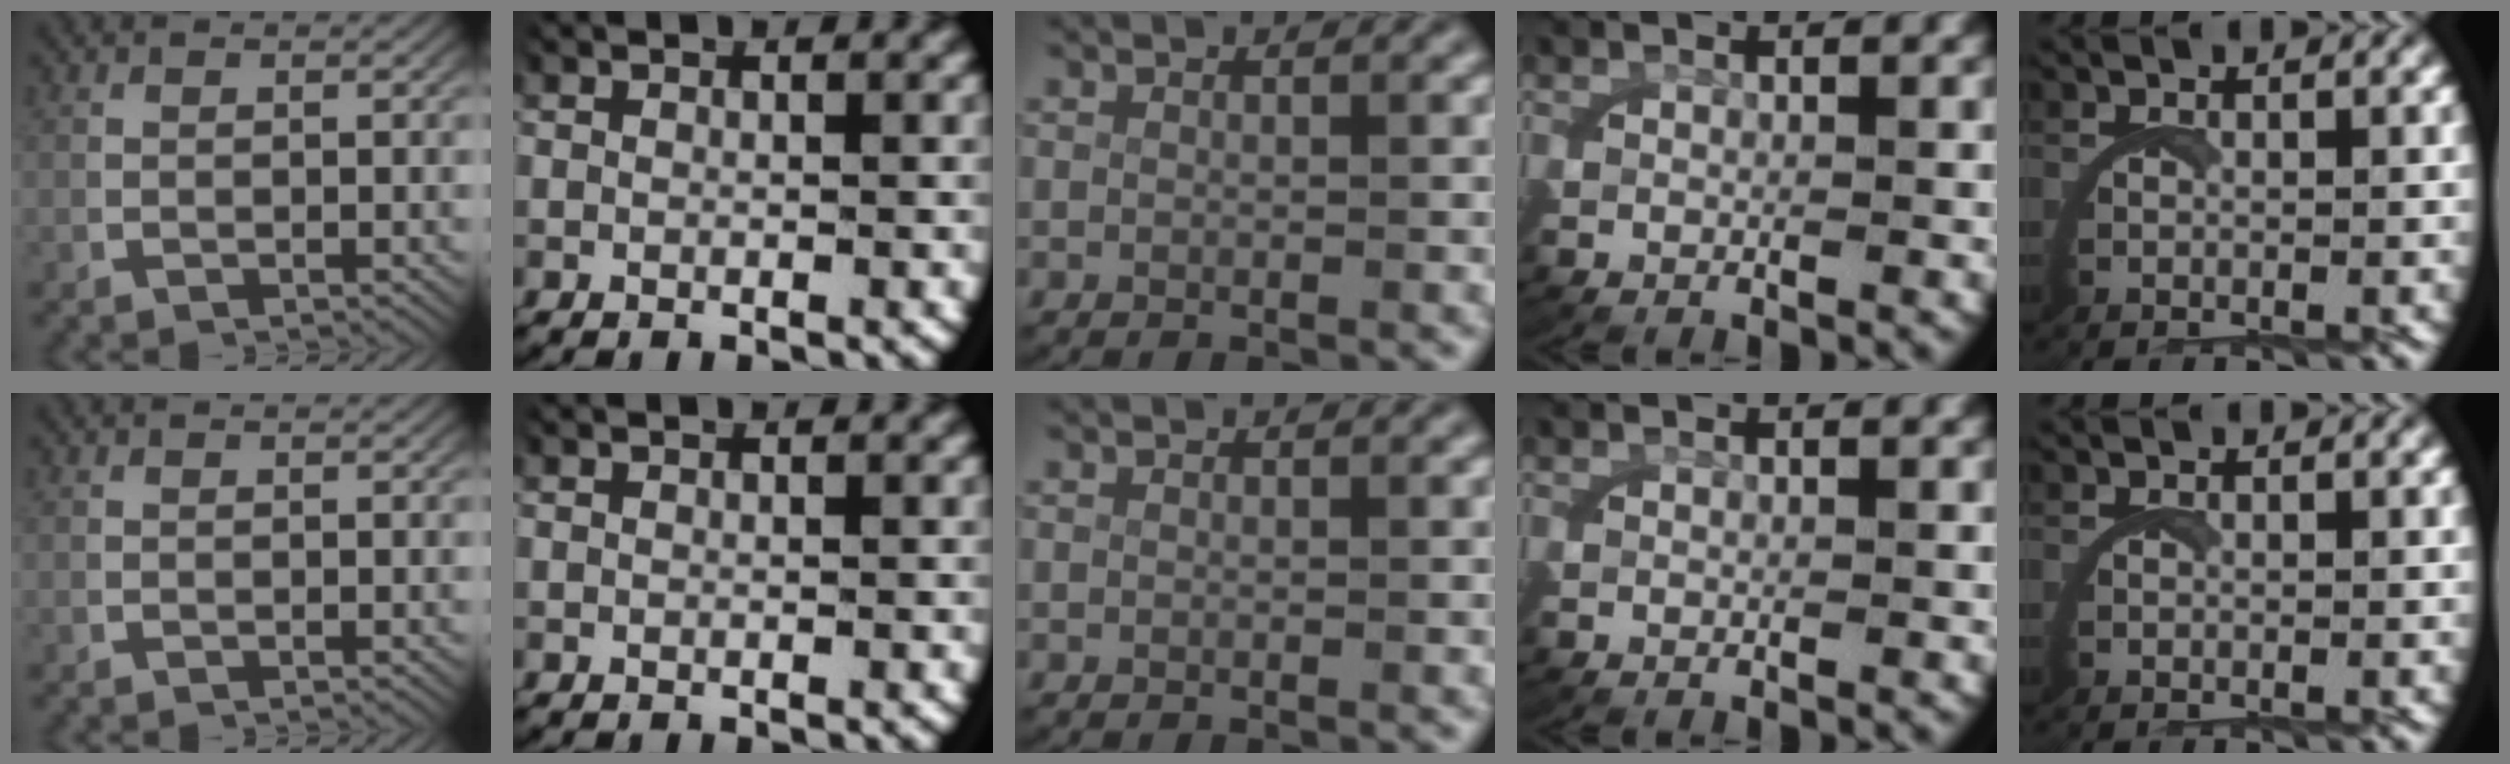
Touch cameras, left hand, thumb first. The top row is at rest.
{}